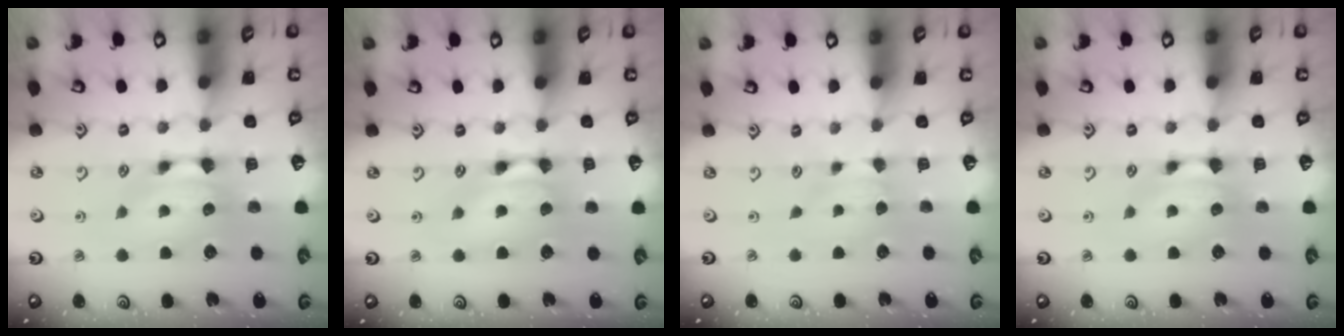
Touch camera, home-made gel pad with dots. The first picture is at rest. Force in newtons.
{"total": 1.6, "press": 1.6, "slide": 0.1}
{"total": 2.5, "press": 2.5, "slide": 0.5}
{"total": 0.0}